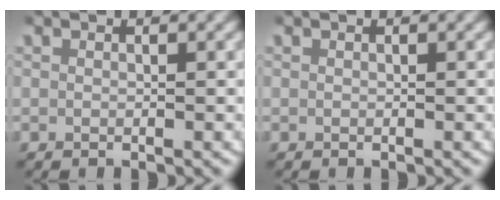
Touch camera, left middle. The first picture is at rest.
{"total": 0.0}